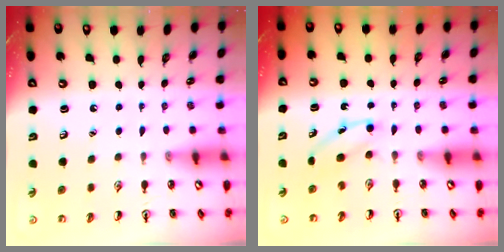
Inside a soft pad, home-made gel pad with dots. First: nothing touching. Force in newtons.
{"total": 3.7, "press": 3.5, "slide": 1.1}